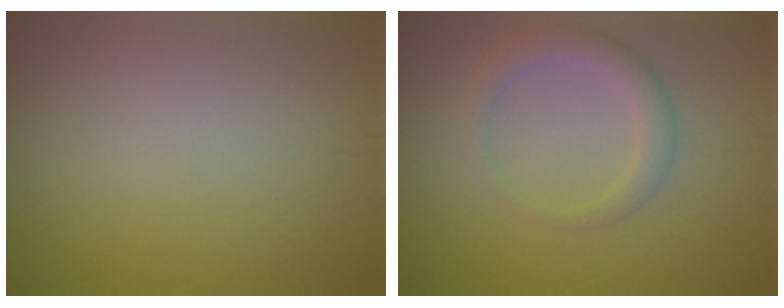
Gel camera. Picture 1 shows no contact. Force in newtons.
{"total": 2.6, "press": 2.6, "slide": 0.4}